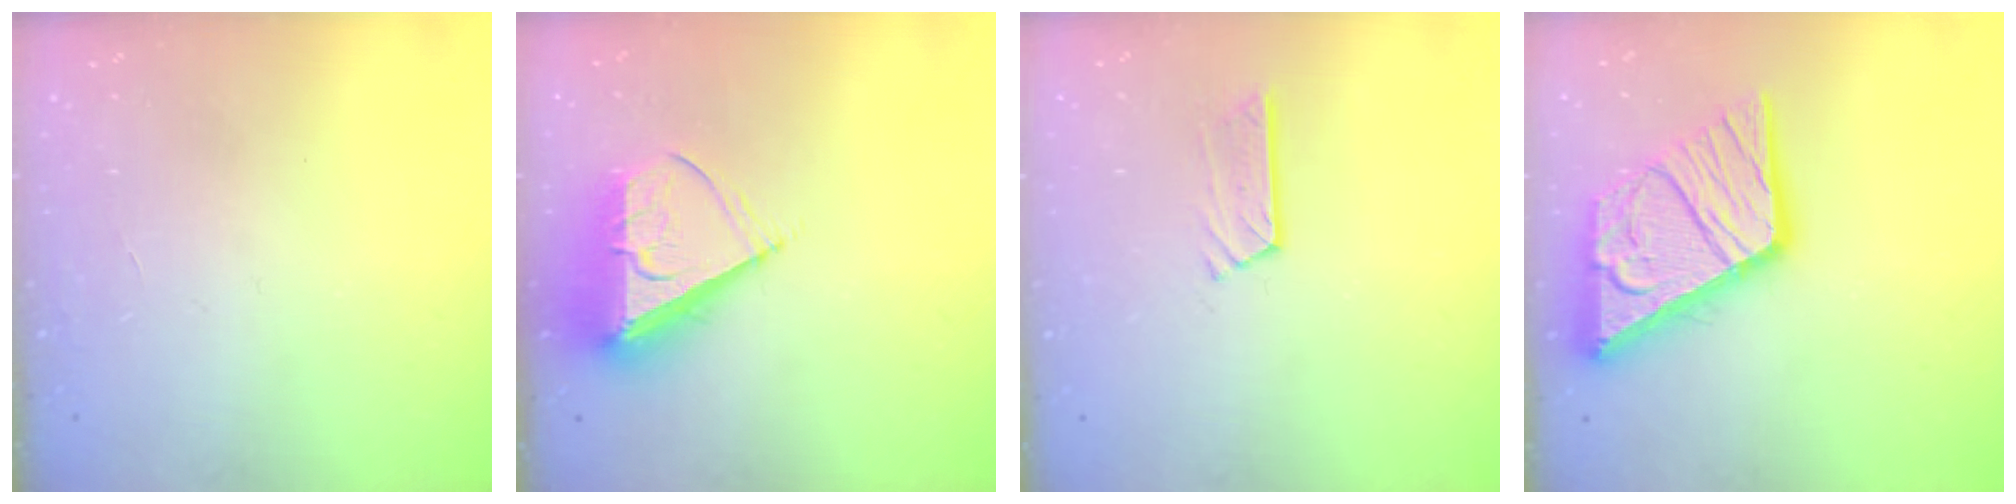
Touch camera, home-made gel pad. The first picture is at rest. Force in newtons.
{"total": 9.5, "press": 9.4, "slide": 1.3}
{"total": 5.3, "press": 5.3, "slide": 0.4}
{"total": 20.2, "press": 20.1, "slide": 2.2}